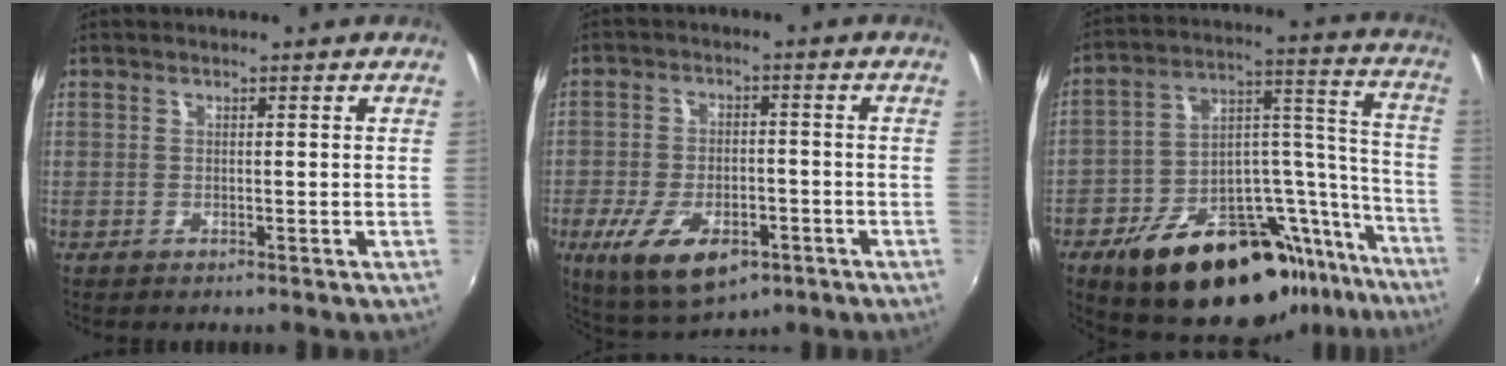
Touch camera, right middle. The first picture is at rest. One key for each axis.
{"total": 13.0, "fx": -6.5, "fy": 6.4, "fz": 9.3, "tx": -0.198, "ty": -0.032, "tz": -0.102}
{"total": 30.0, "fx": -20.9, "fy": 12.4, "fz": 17.5, "tx": -0.230, "ty": 0.049, "tz": -0.289}